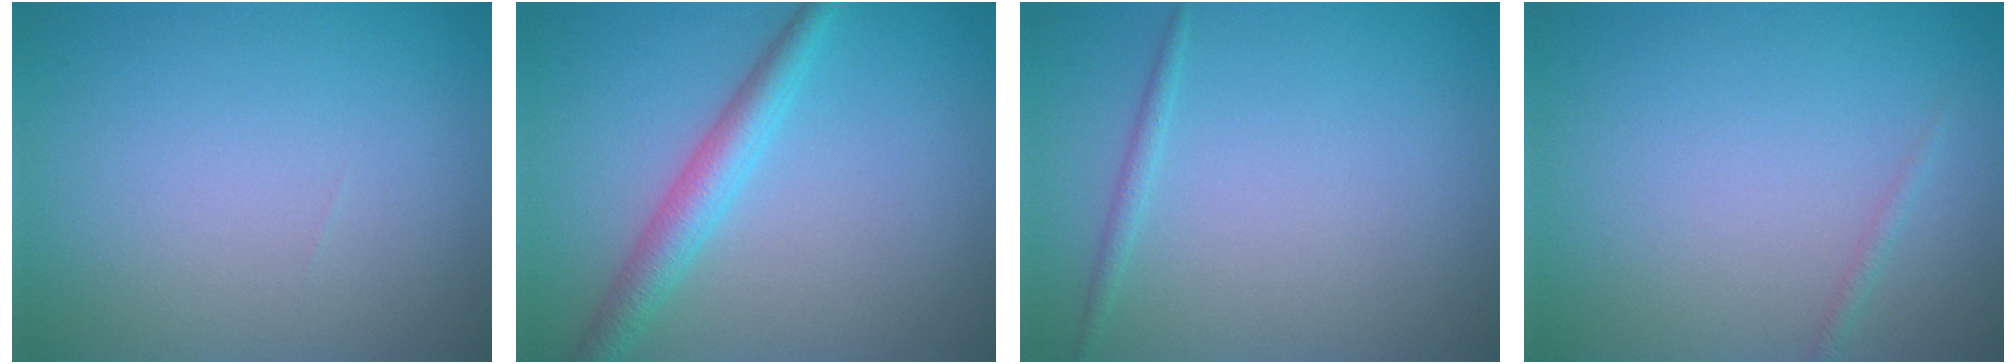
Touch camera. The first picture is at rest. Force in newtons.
{"total": 3.3, "press": 3.3, "slide": 0.1}
{"total": 0.9, "press": 0.9, "slide": 0.1}
{"total": 0.7, "press": 0.7, "slide": 0.0}